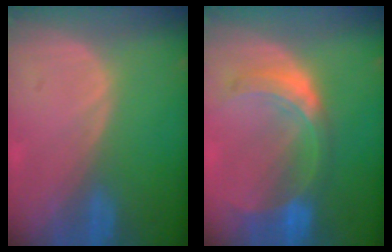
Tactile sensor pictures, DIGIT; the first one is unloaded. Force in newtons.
{"total": 7.9, "press": 7.0, "slide": 3.7}